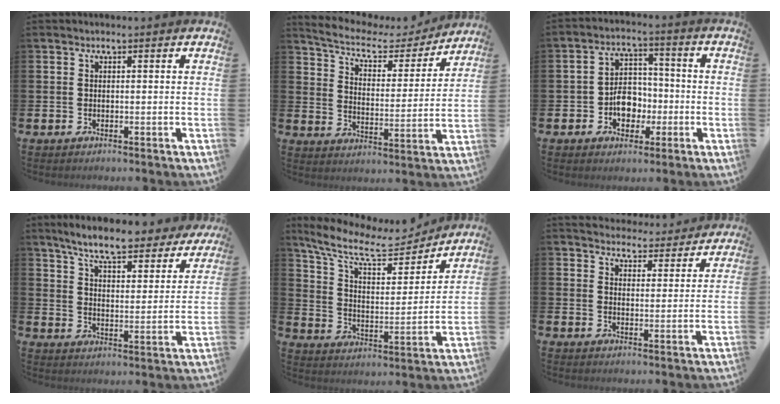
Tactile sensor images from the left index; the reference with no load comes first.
{"total": 8.2, "force": [7.1, 2.5, 3.3], "torque": [-0.093, -0.044, 0.119]}
{"total": 5.8, "force": [-1.5, 4.5, 3.2], "torque": [-0.047, 0.008, -0.034]}
{"total": 8.0, "force": [7.3, 1.1, 3.1], "torque": [-0.086, -0.041, 0.126]}
{"total": 10.7, "force": [8.8, 3.8, 4.6], "torque": [-0.126, -0.052, 0.149]}
{"total": 4.7, "force": [4.6, 1.0, -0.1], "torque": [-0.004, -0.036, 0.079]}